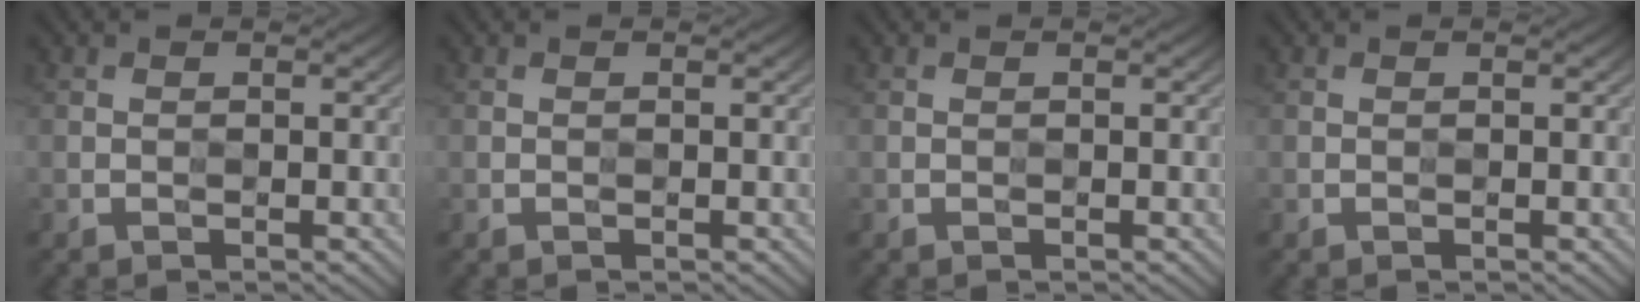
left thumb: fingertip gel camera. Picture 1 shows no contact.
{"total": 0.0}
{"total": 0.0}
{"total": 0.0}